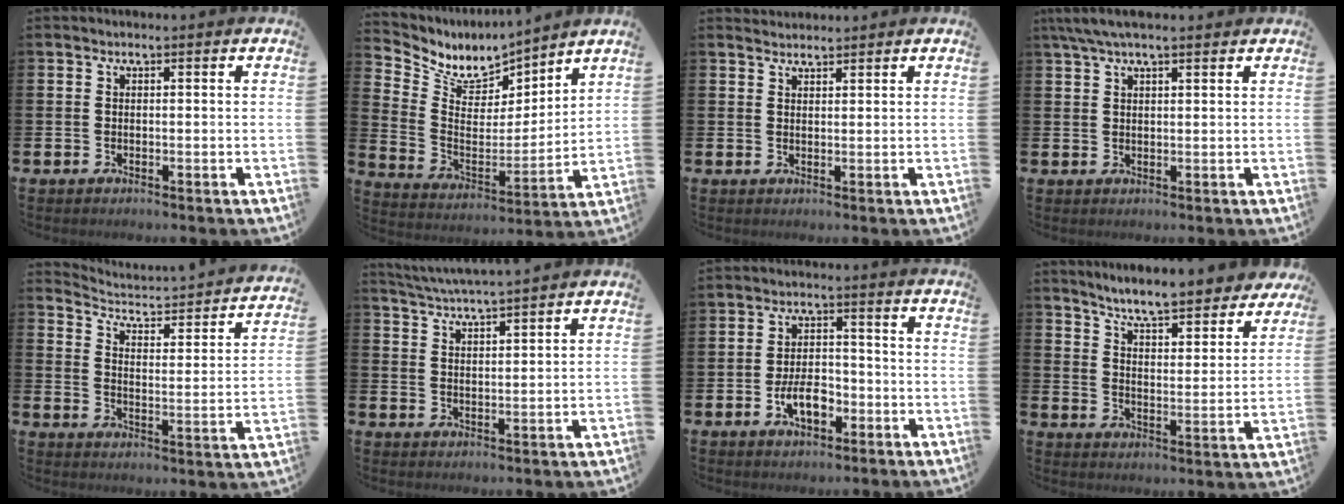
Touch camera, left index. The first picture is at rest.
{"total": 7.6, "force": [6.9, 2.9, 1.1], "torque": [-0.065, -0.052, 0.123]}
{"total": 1.9, "force": [1.8, 0.5, 0.0], "torque": [0.011, -0.008, 0.031]}
{"total": 4.1, "force": [3.2, 0.9, 2.4], "torque": [-0.047, -0.003, 0.057]}
{"total": 3.6, "force": [3.2, 1.1, 1.1], "torque": [-0.043, -0.038, 0.043]}
{"total": 4.5, "force": [4.4, -0.5, 0.6], "torque": [-0.025, -0.026, 0.078]}
{"total": 5.4, "force": [-2.1, 3.0, 4.0], "torque": [-0.051, 0.004, -0.040]}
{"total": 7.1, "force": [6.8, 0.3, 2.1], "torque": [-0.058, -0.053, 0.113]}